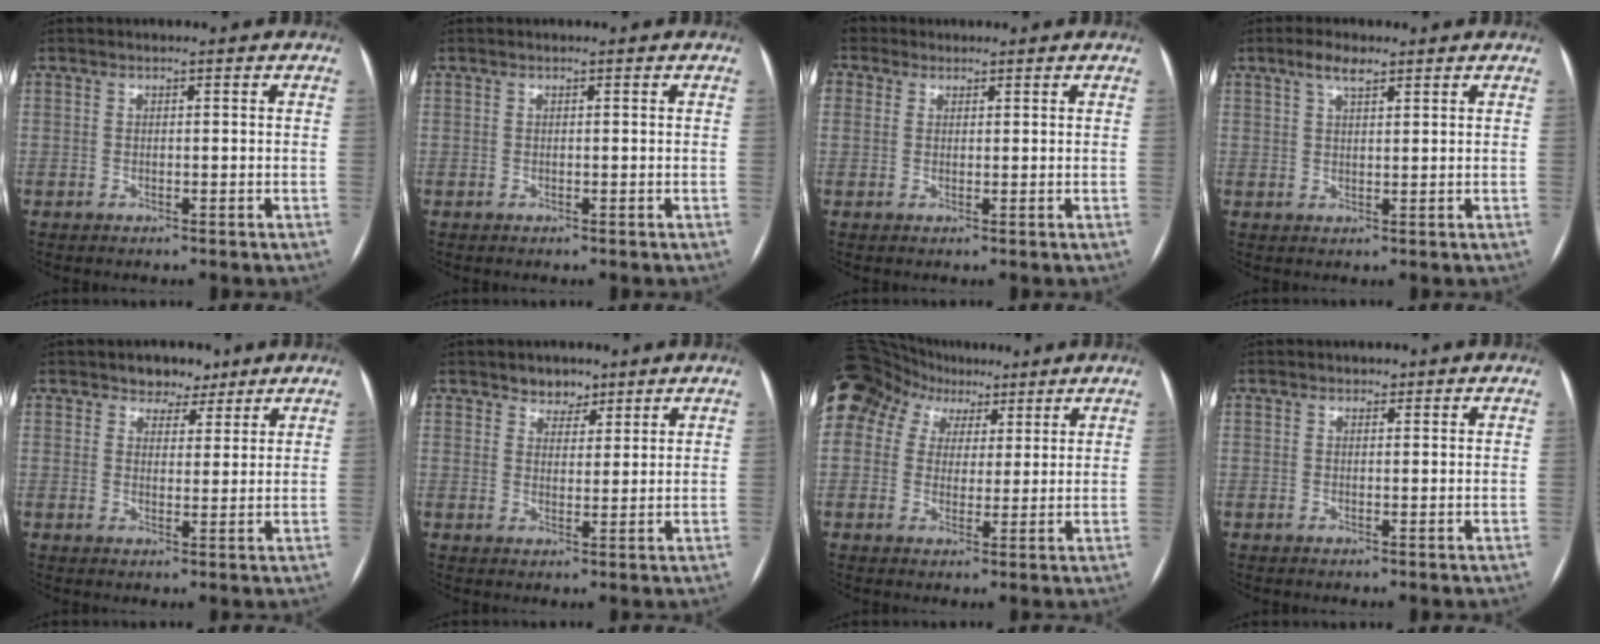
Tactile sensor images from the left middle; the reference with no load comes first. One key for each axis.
{"total": 0.0}
{"total": 4.9, "fx": 2.4, "fy": 4.0, "fz": 1.4, "tx": -0.044, "ty": 0.027, "tz": 0.048}
{"total": 3.5, "fx": 2.4, "fy": 1.0, "fz": 2.3, "tx": -0.048, "ty": 0.011, "tz": 0.045}
{"total": 4.4, "fx": 3.3, "fy": 2.8, "fz": 1.1, "tx": -0.006, "ty": 0.003, "tz": 0.050}
{"total": 3.6, "fx": 2.7, "fy": 2.2, "fz": 0.6, "tx": -0.001, "ty": 0.001, "tz": 0.041}
{"total": 25.0, "fx": 14.1, "fy": 18.1, "fz": 9.8, "tx": -0.311, "ty": 0.101, "tz": 0.260}
{"total": 0.8, "fx": 0.6, "fy": 0.5, "fz": 0.1, "tx": 0.000, "ty": 0.000, "tz": 0.006}